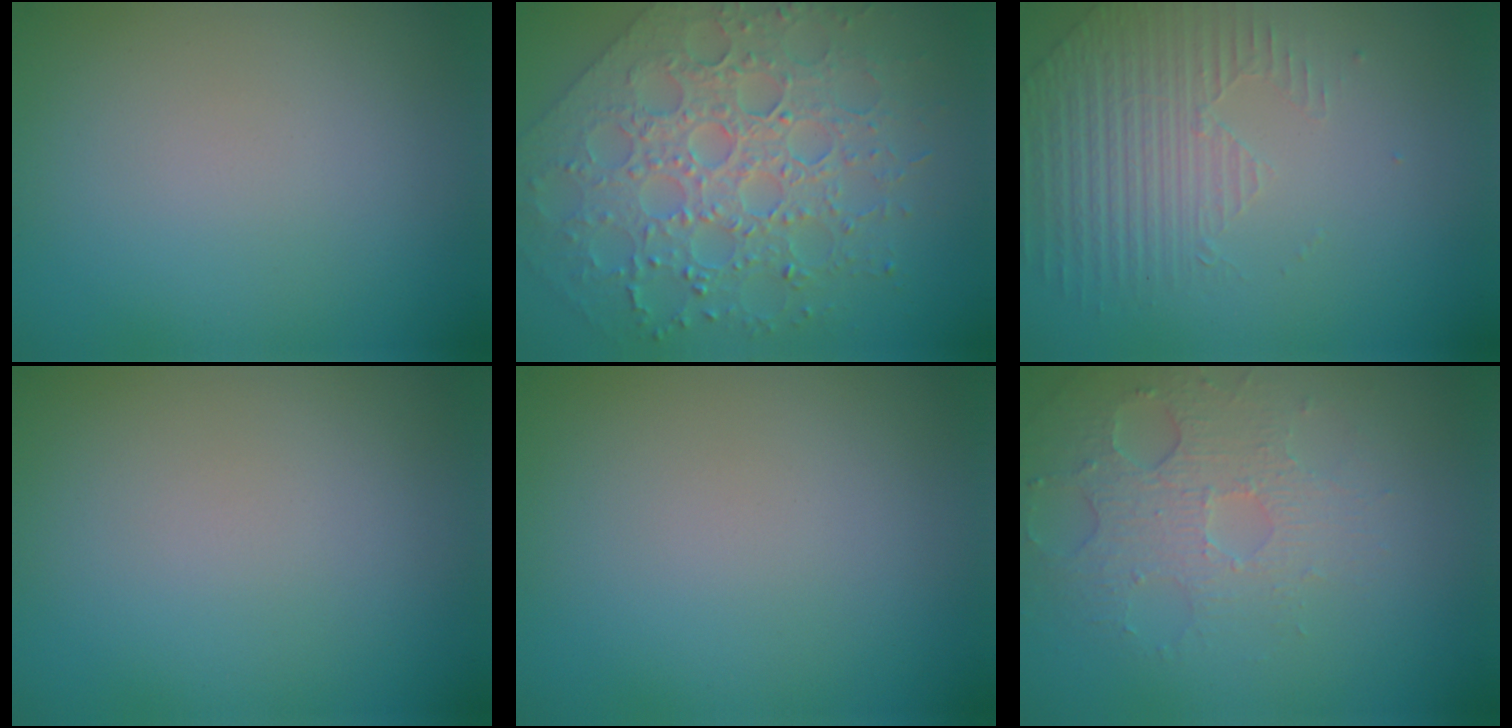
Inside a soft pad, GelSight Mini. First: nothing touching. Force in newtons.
{"total": 6.8, "press": 6.0, "slide": 3.3}
{"total": 2.1, "press": 1.8, "slide": 1.0}
{"total": 0.0}
{"total": 0.0}
{"total": 3.6, "press": 3.3, "slide": 1.3}